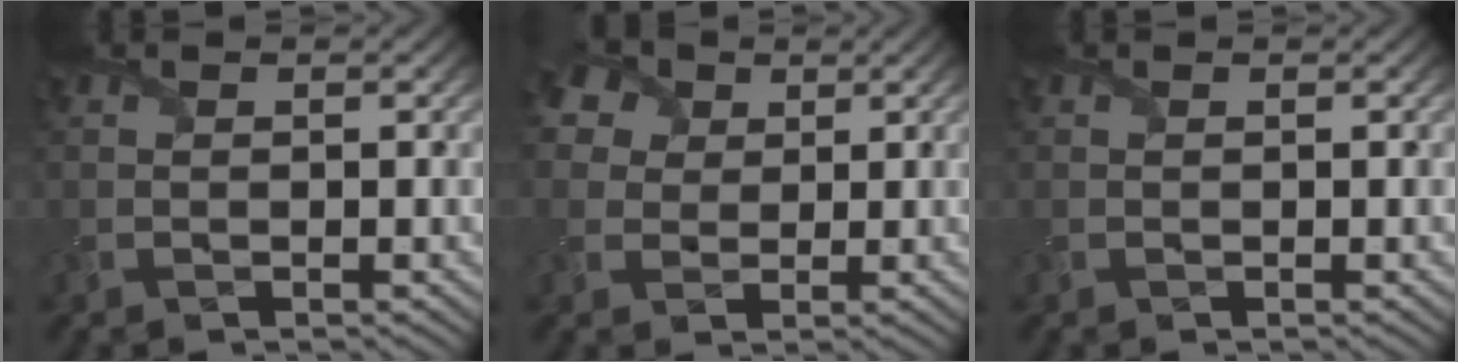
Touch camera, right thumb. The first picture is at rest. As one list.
[{"total": 7.3, "force": [3.6, 5.3, 3.5], "torque": [-0.109, 0.025, 0.050]}, {"total": 0.0}]